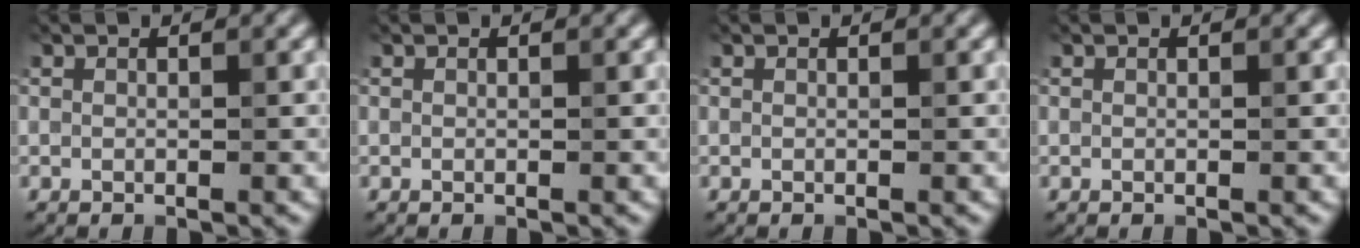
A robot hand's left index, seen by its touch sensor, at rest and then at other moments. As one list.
[{"total": 0.0}, {"total": 0.0}, {"total": 0.0}]